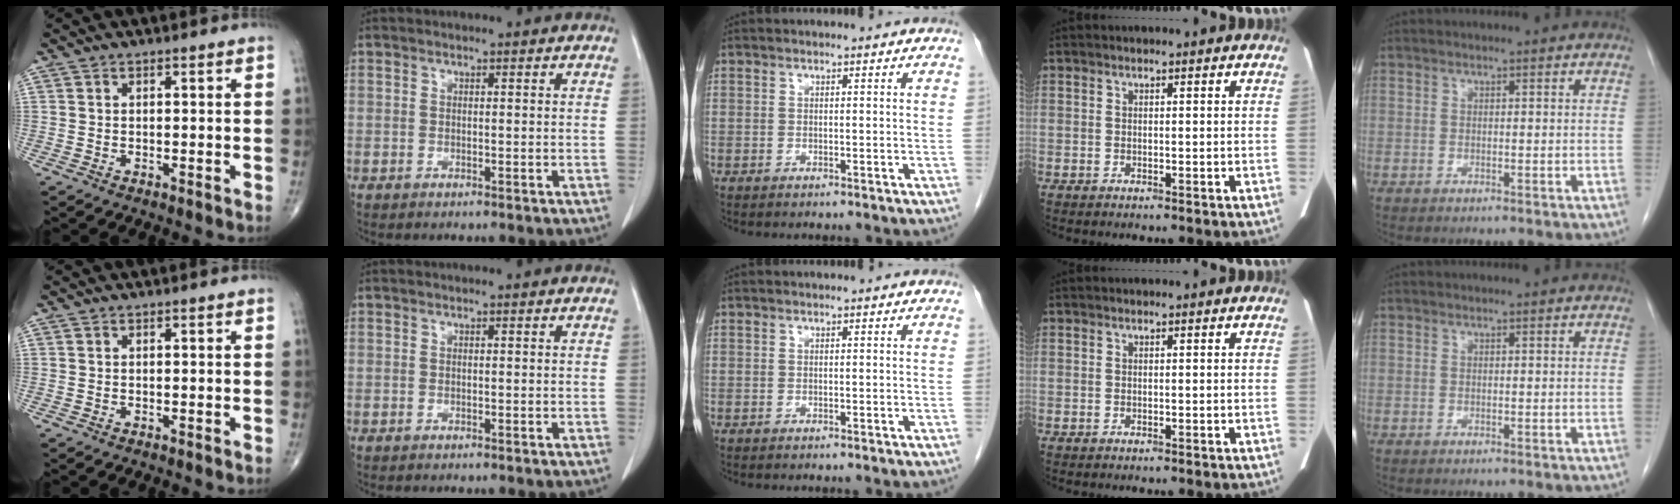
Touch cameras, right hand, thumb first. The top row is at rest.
{}